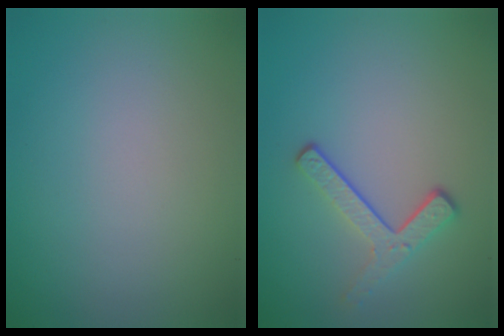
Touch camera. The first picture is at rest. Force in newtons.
{"total": 3.0, "press": 2.2, "slide": 2.0}